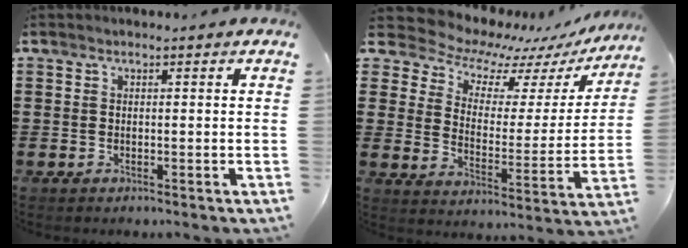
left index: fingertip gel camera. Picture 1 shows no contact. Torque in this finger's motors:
{"motor_torque": [2.13, 0.00, -0.12, -0.11]}